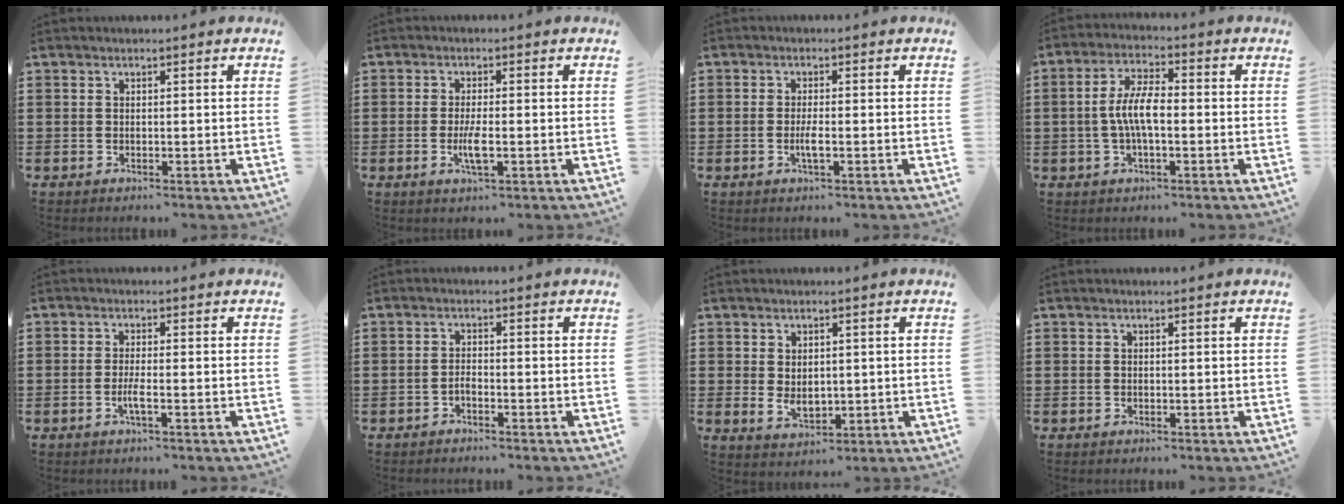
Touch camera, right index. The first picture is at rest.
{"total": 3.6, "force": [-0.9, 0.6, 3.5], "torque": [-0.079, -0.010, -0.022]}
{"total": 2.3, "force": [-0.7, 0.3, 2.1], "torque": [-0.052, -0.006, -0.017]}
{"total": 6.6, "force": [-0.7, 2.3, 6.1], "torque": [-0.130, 0.001, -0.019]}
{"total": 2.3, "force": [-1.0, 0.2, 2.1], "torque": [-0.050, -0.007, -0.021]}
{"total": 1.2, "force": [-1.1, 0.3, 0.6], "torque": [-0.014, -0.002, -0.019]}
{"total": 3.2, "force": [0.4, 2.3, 2.2], "torque": [-0.039, 0.004, 0.005]}
{"total": 0.0}